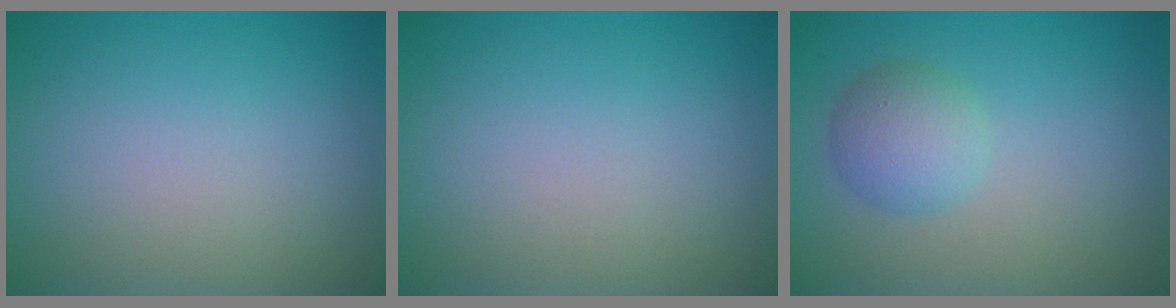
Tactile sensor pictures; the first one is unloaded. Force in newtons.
{"total": 0.0}
{"total": 3.1, "press": 3.1, "slide": 0.1}